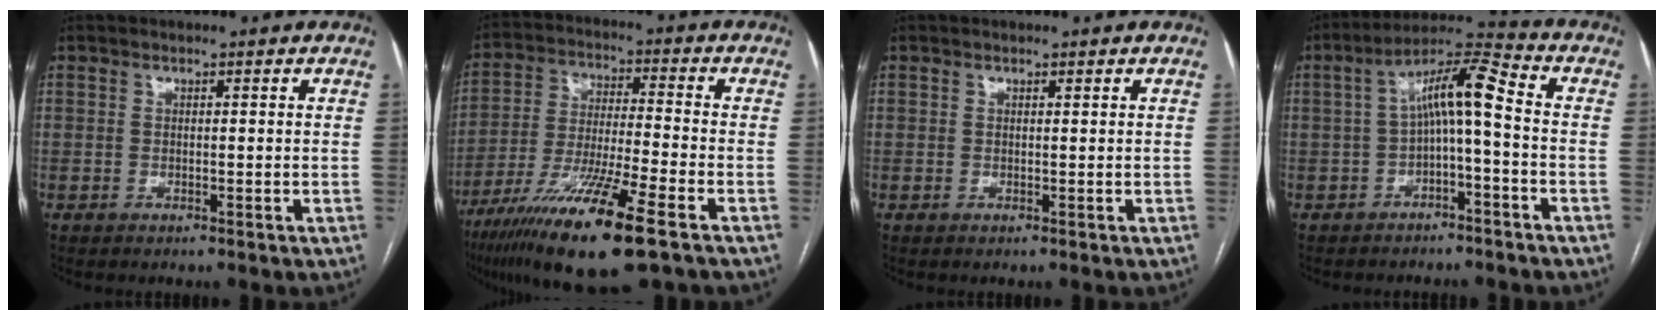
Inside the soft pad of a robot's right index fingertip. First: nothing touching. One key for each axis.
{"total": 17.0, "fx": -10.0, "fy": 0.8, "fz": 13.8, "tx": -0.263, "ty": -0.047, "tz": -0.178}
{"total": 0.0}
{"total": 8.6, "fx": -0.6, "fy": 1.2, "fz": 8.5, "tx": -0.149, "ty": 0.040, "tz": -0.012}